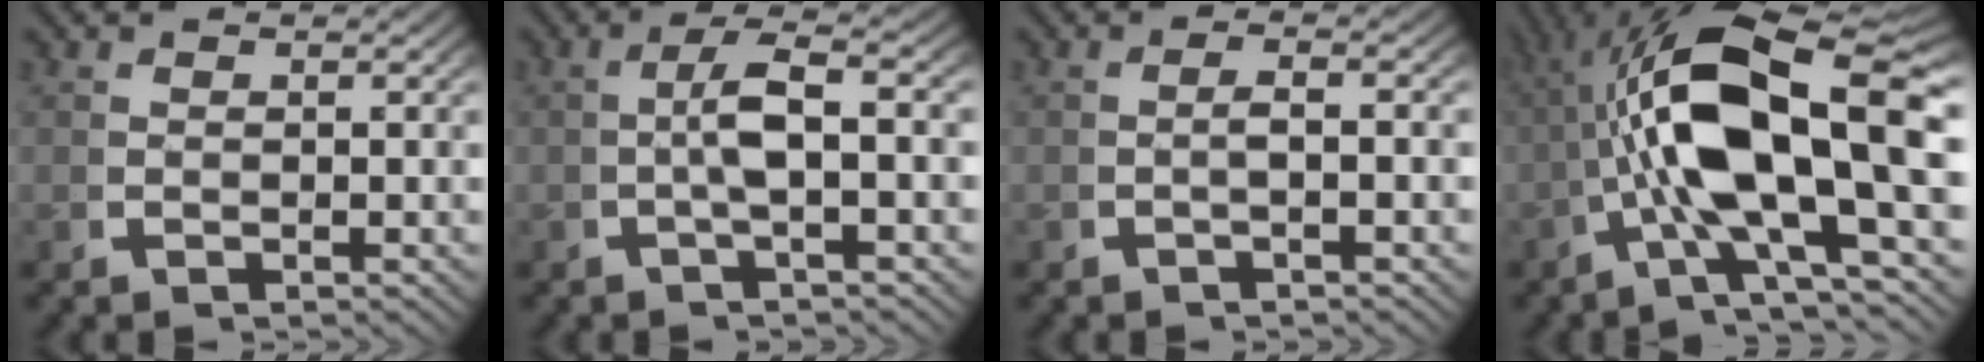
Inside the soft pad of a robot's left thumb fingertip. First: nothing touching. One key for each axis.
{"total": 4.3, "fx": -0.1, "fy": 1.0, "fz": 4.2, "tx": -0.090, "ty": 0.003, "tz": -0.006}
{"total": 1.8, "fx": -0.5, "fy": 0.2, "fz": 1.7, "tx": -0.040, "ty": 0.003, "tz": -0.008}
{"total": 14.5, "fx": 0.5, "fy": 6.4, "fz": 13.0, "tx": -0.242, "ty": -0.005, "tz": 0.009}